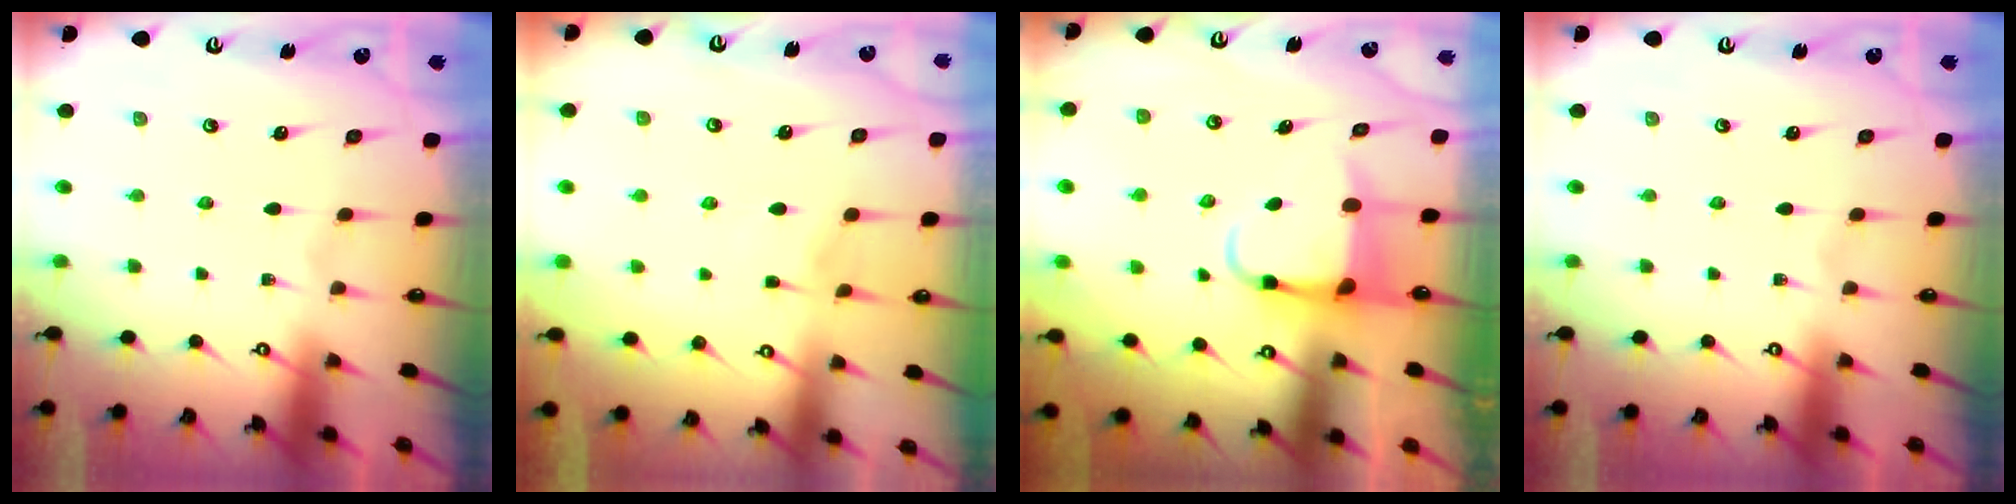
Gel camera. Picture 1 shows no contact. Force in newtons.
{"total": 2.1, "press": 2.1, "slide": 0.4}
{"total": 4.5, "press": 4.5, "slide": 0.3}
{"total": 0.0}